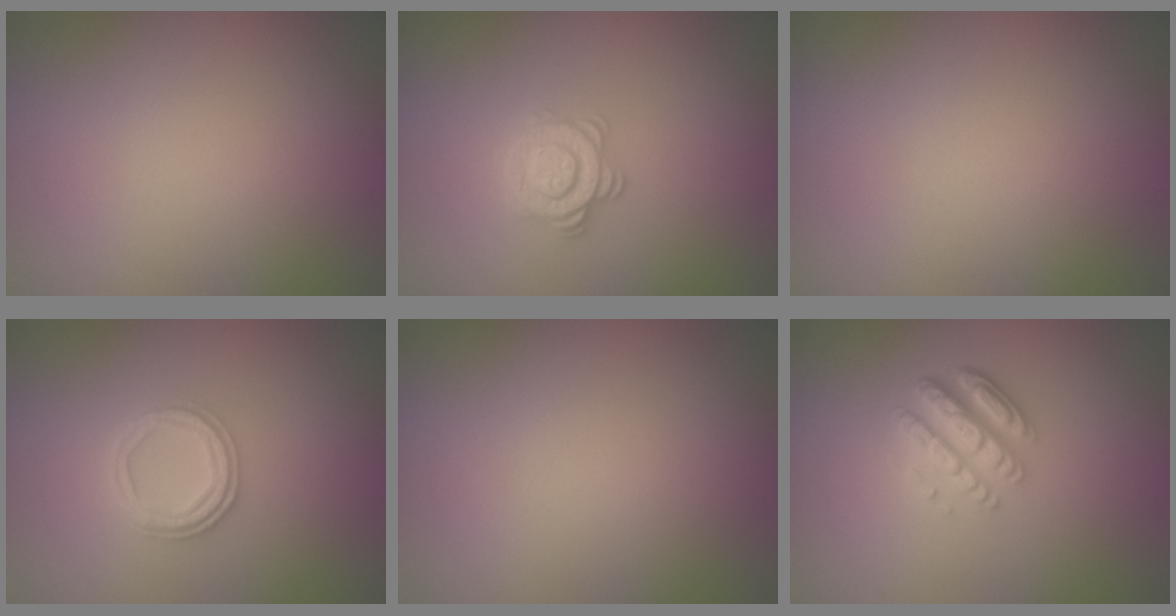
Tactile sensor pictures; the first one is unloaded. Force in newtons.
{"total": 2.8, "press": 2.6, "slide": 1.1}
{"total": 0.0}
{"total": 2.5, "press": 2.4, "slide": 0.6}
{"total": 0.0}
{"total": 4.3, "press": 3.3, "slide": 2.8}